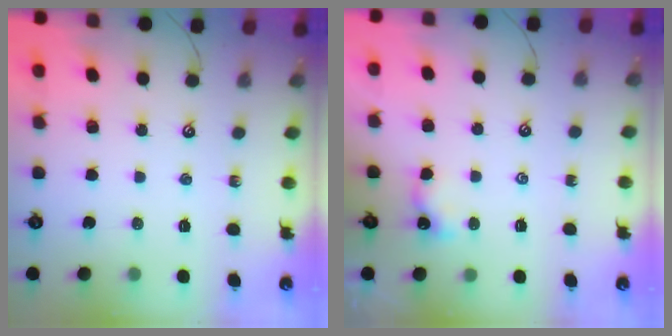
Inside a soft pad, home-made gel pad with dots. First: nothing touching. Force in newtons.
{"total": 1.4, "press": 1.4, "slide": 0.3}